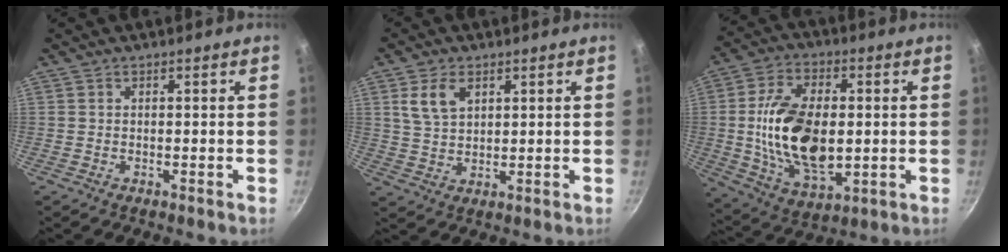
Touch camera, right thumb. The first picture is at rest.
{"total": 6.2, "force": [2.7, 3.8, 4.0], "torque": [-0.068, -0.008, 0.059]}
{"total": 19.1, "force": [-0.1, 10.7, 15.9], "torque": [-0.281, -0.008, 0.007]}